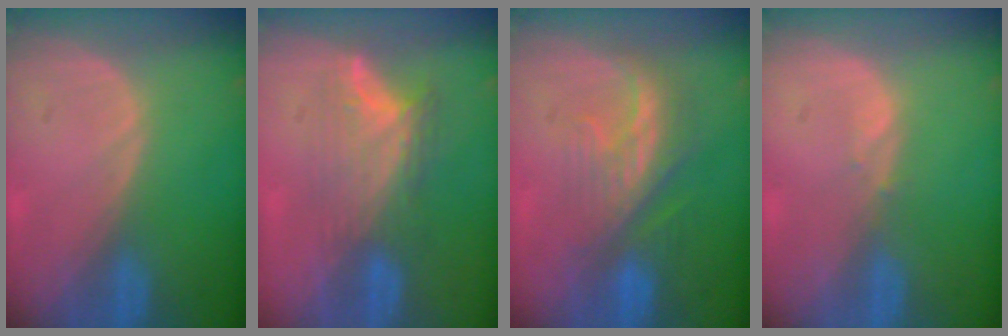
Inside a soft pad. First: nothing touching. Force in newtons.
{"total": 7.9, "press": 6.8, "slide": 4.1}
{"total": 8.3, "press": 7.5, "slide": 3.7}
{"total": 0.6, "press": 0.6, "slide": 0.1}